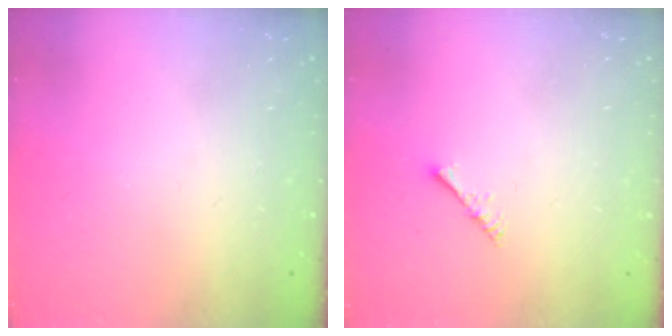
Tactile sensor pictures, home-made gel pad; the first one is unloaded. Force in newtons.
{"total": 2.2, "press": 2.1, "slide": 0.5}